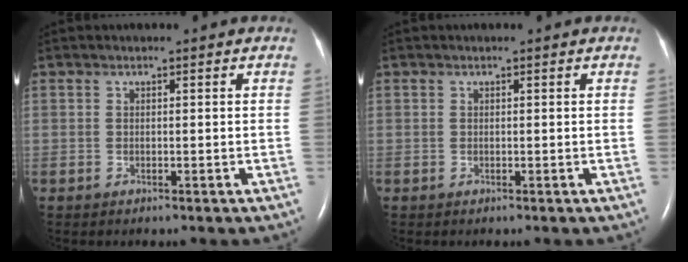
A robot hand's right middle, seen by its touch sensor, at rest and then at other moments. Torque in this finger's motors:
{"motor_torque": [0.01, 0.09, -0.05, -0.01]}